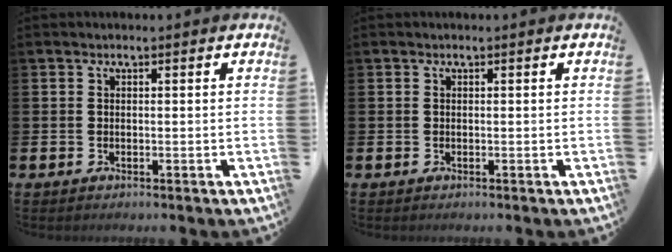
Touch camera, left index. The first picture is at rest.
{"total": 0.0}